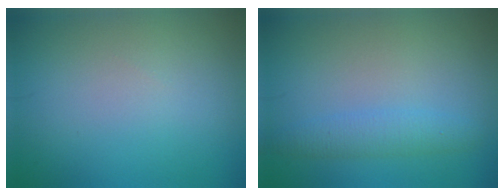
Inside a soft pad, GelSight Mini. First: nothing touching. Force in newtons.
{"total": 2.3, "press": 2.3, "slide": 0.2}